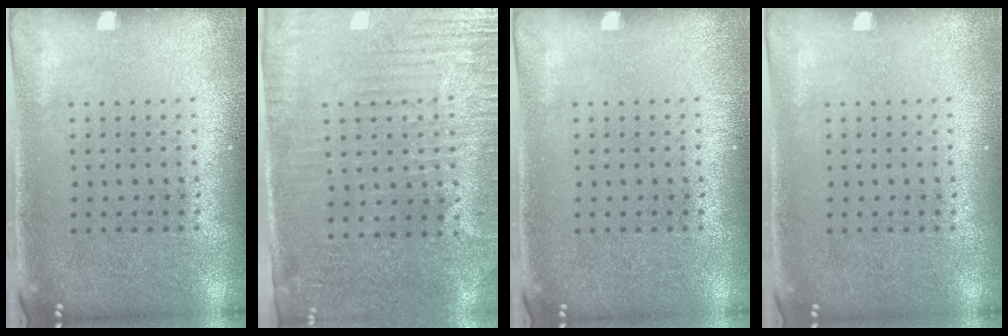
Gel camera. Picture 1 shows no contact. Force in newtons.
{"total": 3.2, "press": 2.9, "slide": 1.3}
{"total": 0.0}
{"total": 0.0}